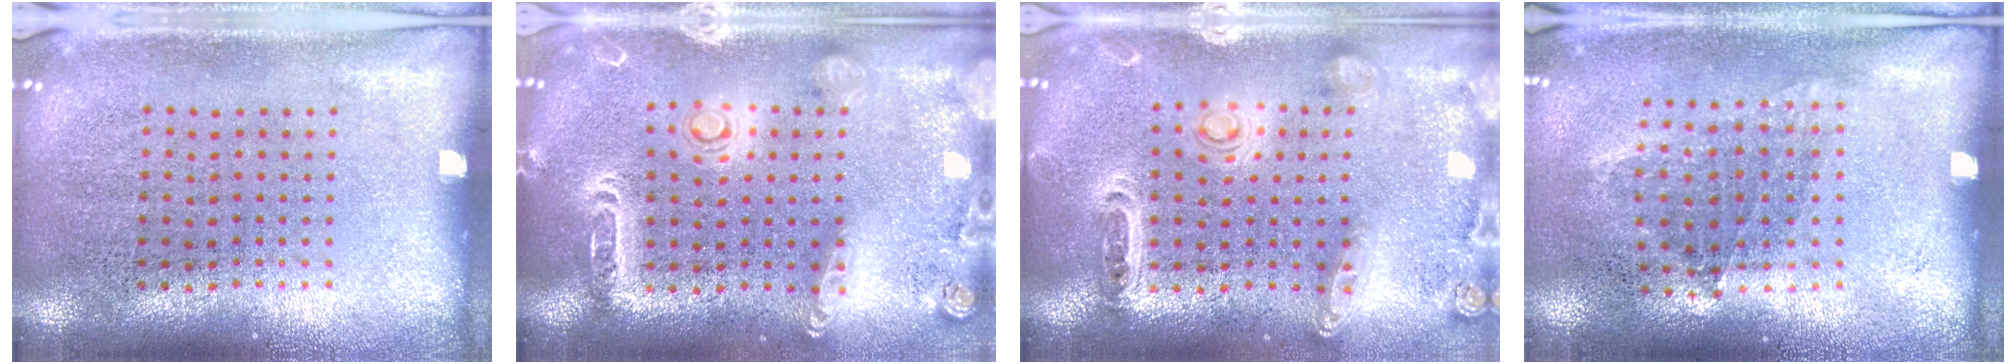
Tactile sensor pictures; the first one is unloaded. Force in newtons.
{"total": 2.1, "press": 1.9, "slide": 0.8}
{"total": 1.2, "press": 1.2, "slide": 0.3}
{"total": 1.0, "press": 0.8, "slide": 0.6}